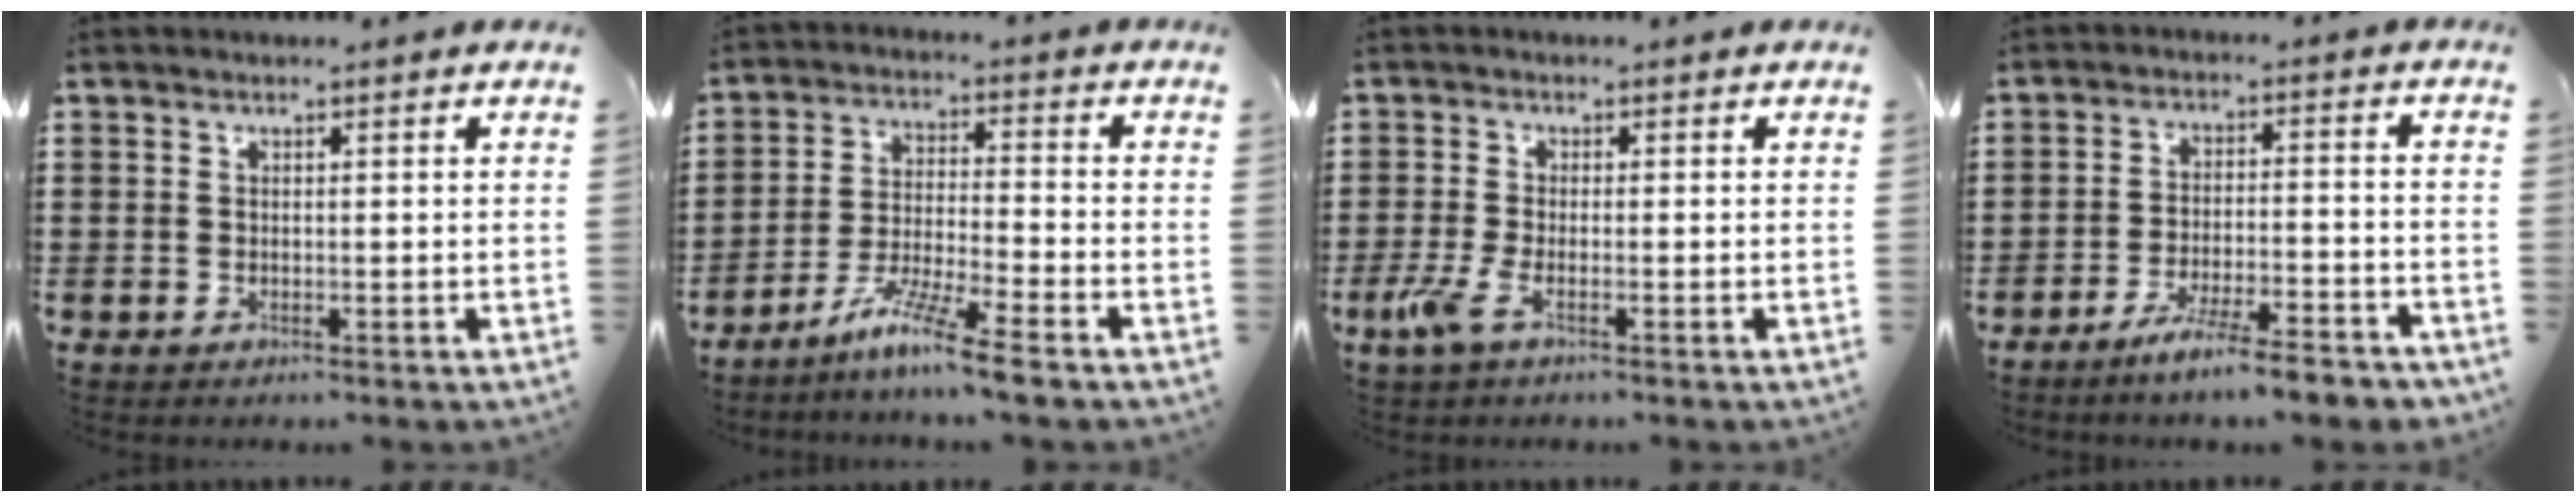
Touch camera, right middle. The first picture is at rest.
{"total": 8.0, "force": [-6.4, -0.4, 4.7], "torque": [-0.095, -0.012, -0.125]}
{"total": 3.8, "force": [-1.9, 0.9, 3.2], "torque": [-0.087, -0.015, -0.041]}
{"total": 6.9, "force": [-5.9, 0.0, 3.6], "torque": [-0.067, -0.011, -0.109]}